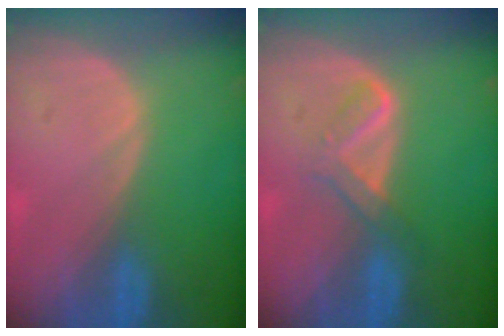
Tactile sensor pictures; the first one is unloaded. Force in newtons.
{"total": 3.6, "press": 3.6, "slide": 0.3}